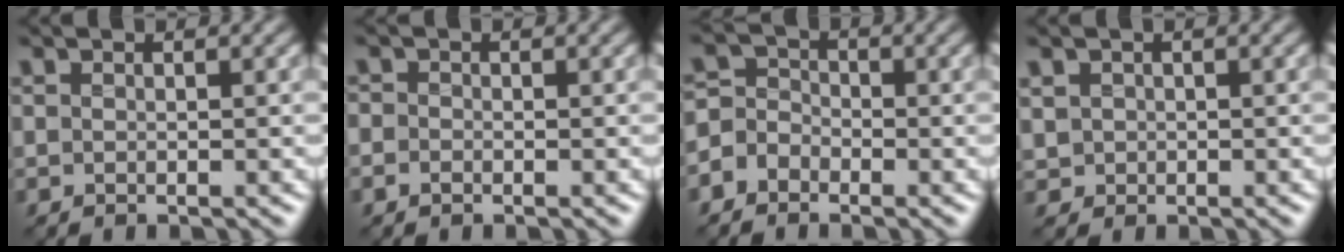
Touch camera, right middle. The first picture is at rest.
{"total": 1.0, "force": [-0.4, 0.7, 0.4], "torque": [-0.006, -0.002, -0.010]}
{"total": 3.0, "force": [-1.6, 2.3, 1.0], "torque": [-0.009, 0.008, -0.040]}
{"total": 1.3, "force": [0.2, 1.3, 0.3], "torque": [-0.006, -0.003, 0.007]}